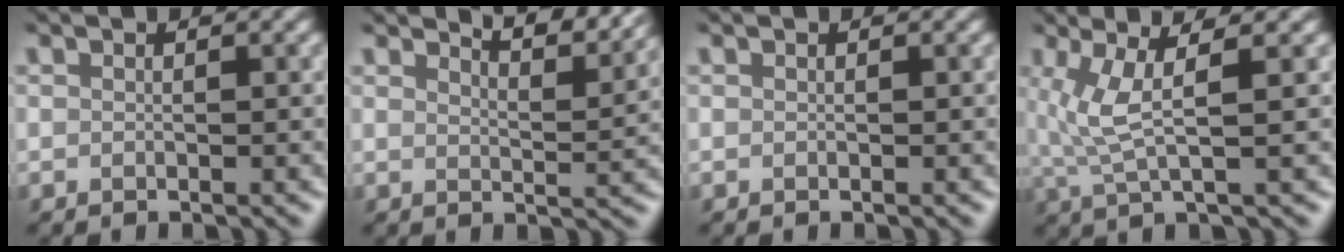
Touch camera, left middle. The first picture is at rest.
{"total": 6.2, "force": [5.4, 1.3, 2.8], "torque": [-0.022, 0.028, 0.050]}
{"total": 0.0}
{"total": 2.6, "force": [0.6, 0.1, 2.5], "torque": [-0.090, 0.008, 0.027]}